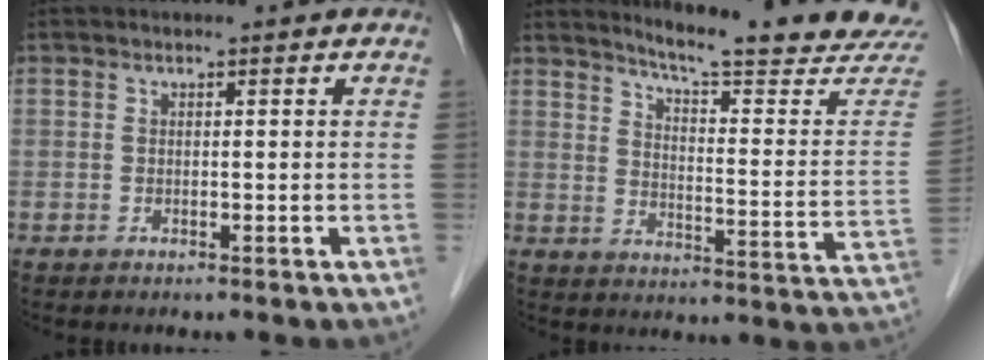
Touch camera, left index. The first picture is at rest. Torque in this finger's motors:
{"motor_torque": [-0.08, -0.15, 0.13, 0.05]}